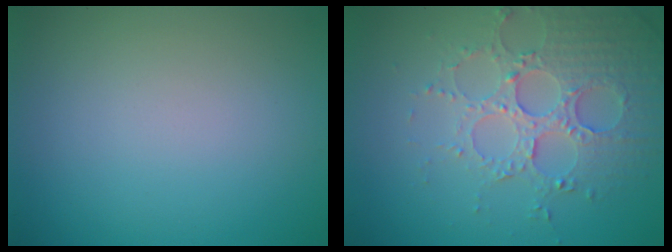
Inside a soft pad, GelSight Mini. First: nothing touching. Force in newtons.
{"total": 5.1, "press": 3.9, "slide": 3.3}